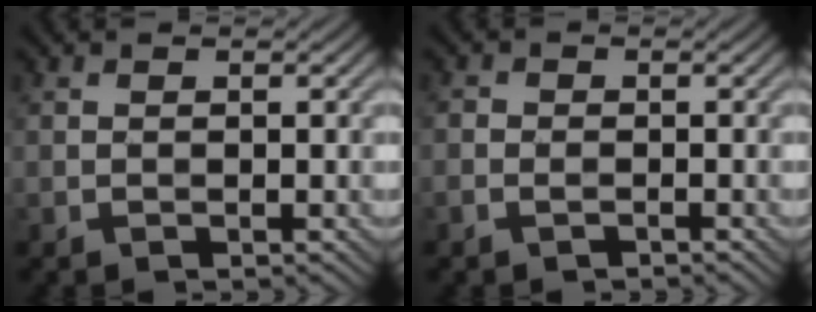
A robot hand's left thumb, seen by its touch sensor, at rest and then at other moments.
{"total": 1.5, "force": [-0.8, 1.1, 0.7], "torque": [-0.019, -0.001, -0.017]}